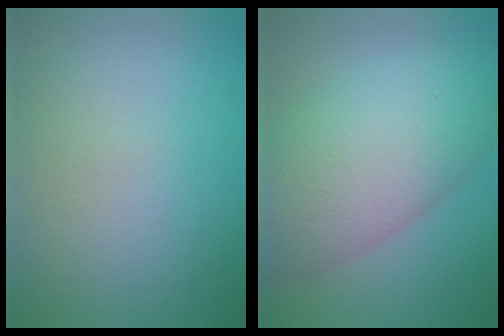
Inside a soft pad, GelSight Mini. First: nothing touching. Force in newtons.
{"total": 9.8, "press": 9.8, "slide": 0.3}